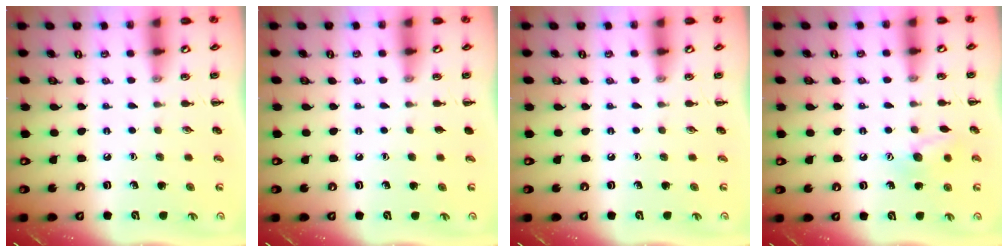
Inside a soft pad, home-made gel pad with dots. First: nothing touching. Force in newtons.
{"total": 0.0}
{"total": 0.0}
{"total": 9.0, "press": 8.9, "slide": 0.8}